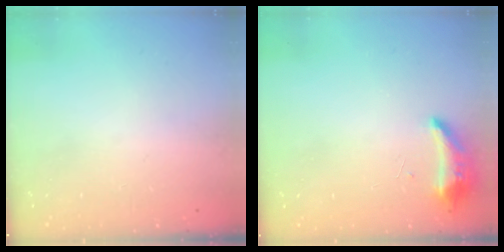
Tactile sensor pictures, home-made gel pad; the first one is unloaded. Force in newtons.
{"total": 8.5, "press": 8.3, "slide": 2.0}